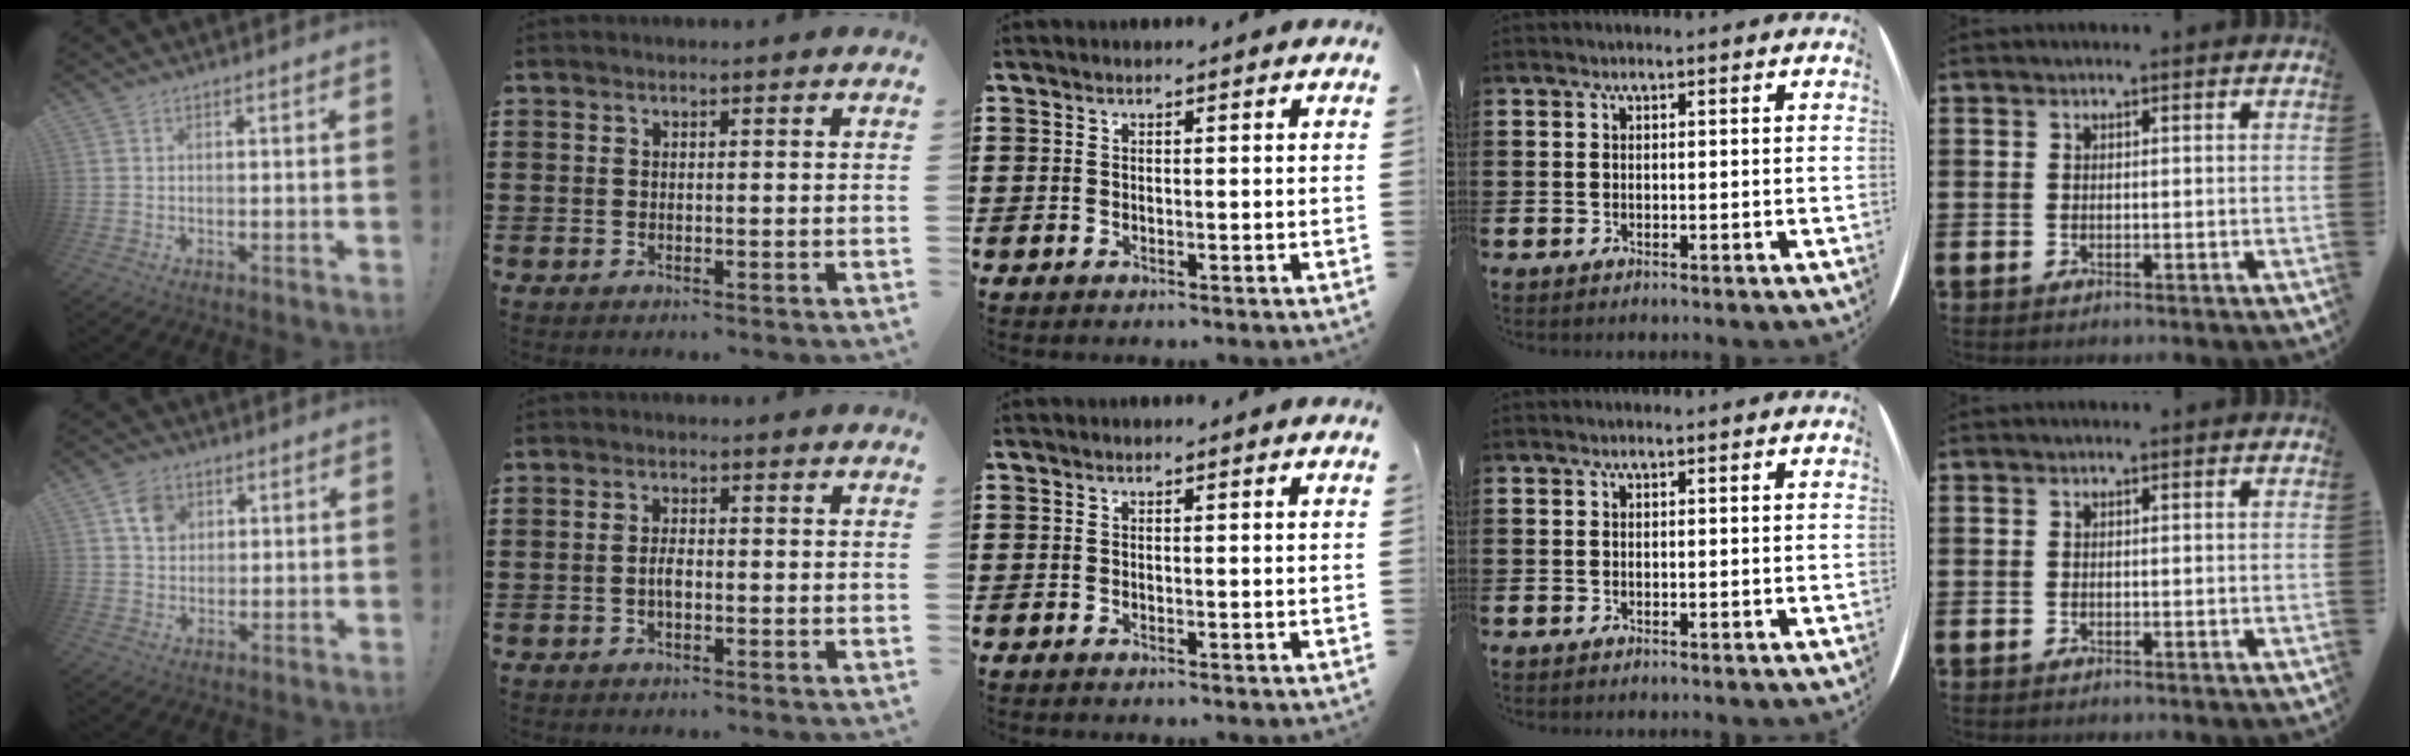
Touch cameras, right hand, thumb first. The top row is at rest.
{"thumb": {"total": 7.1, "force": [3.3, 5.7, 2.7], "torque": [-0.030, -0.010, 0.060]}, "index": {"total": 2.0, "force": [-0.5, 0.9, 1.7], "torque": [-0.041, 0.000, -0.013]}}